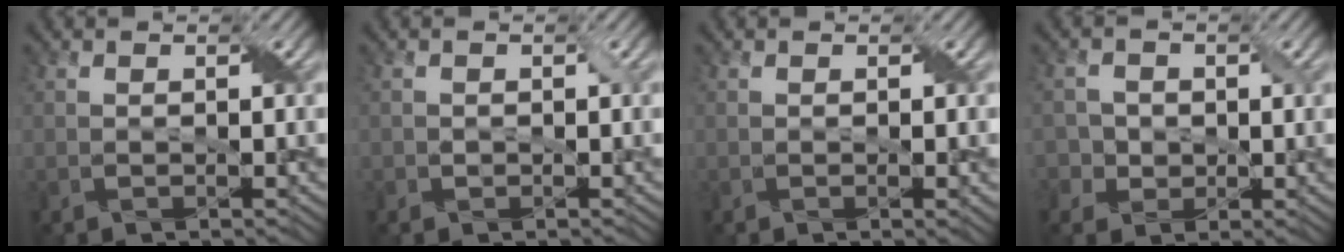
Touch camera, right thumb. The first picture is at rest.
{"total": 1.1, "force": [-0.2, 1.0, 0.4], "torque": [-0.012, -0.001, -0.005]}
{"total": 1.2, "force": [-0.1, 0.2, 1.2], "torque": [-0.018, -0.003, -0.002]}
{"total": 3.1, "force": [-0.2, 3.0, 0.9], "torque": [-0.023, 0.001, -0.015]}